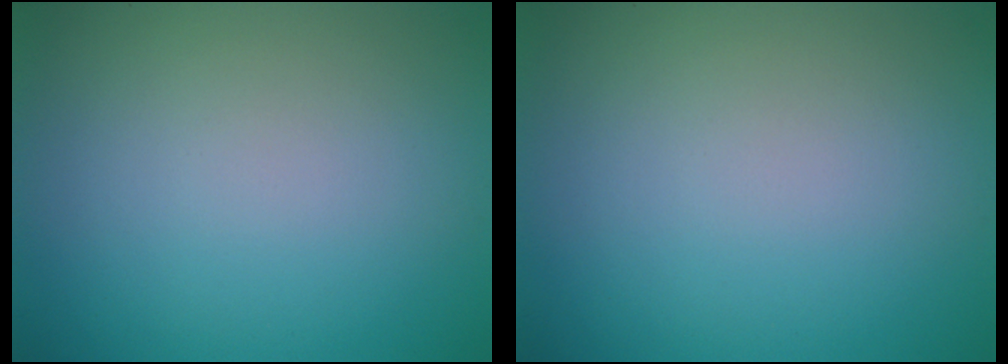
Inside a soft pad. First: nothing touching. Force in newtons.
{"total": 0.0}